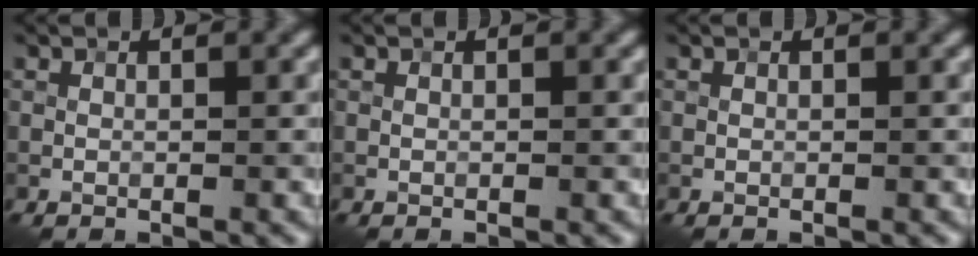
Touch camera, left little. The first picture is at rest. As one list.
[{"total": 0.0}, {"total": 0.0}]